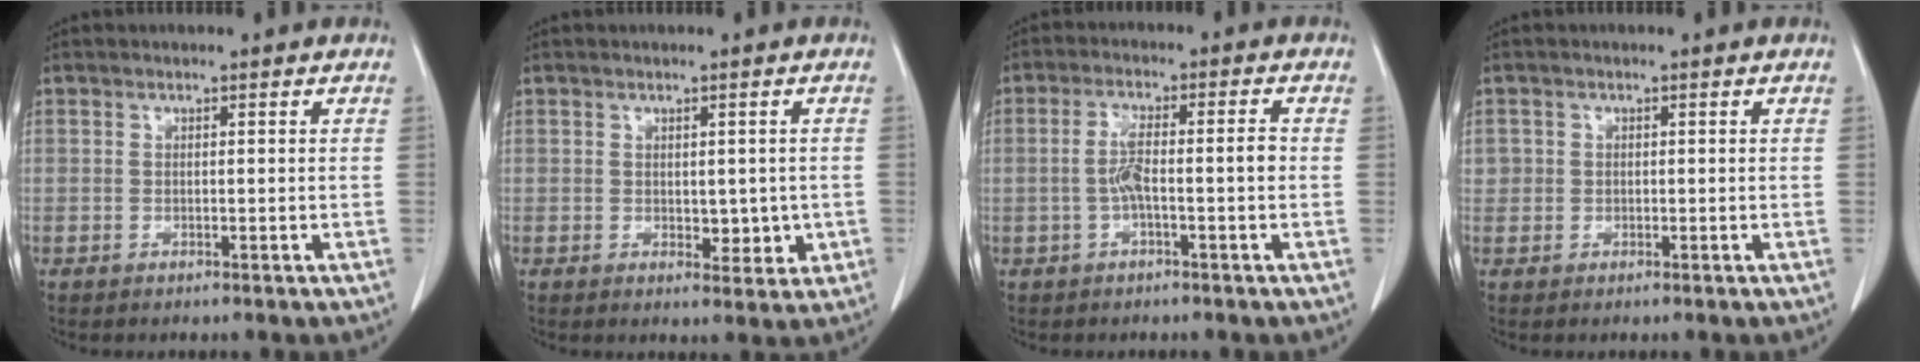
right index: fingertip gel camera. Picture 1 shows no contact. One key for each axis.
{"total": 3.8, "fx": -0.3, "fy": 2.2, "fz": 3.1, "tx": -0.028, "ty": -0.005, "tz": 0.005}
{"total": 5.3, "fx": -0.8, "fy": 0.7, "fz": 5.2, "tx": -0.100, "ty": 0.015, "tz": -0.014}
{"total": 1.5, "fx": 0.2, "fy": 1.5, "fz": 0.2, "tx": 0.010, "ty": 0.005, "tz": 0.001}